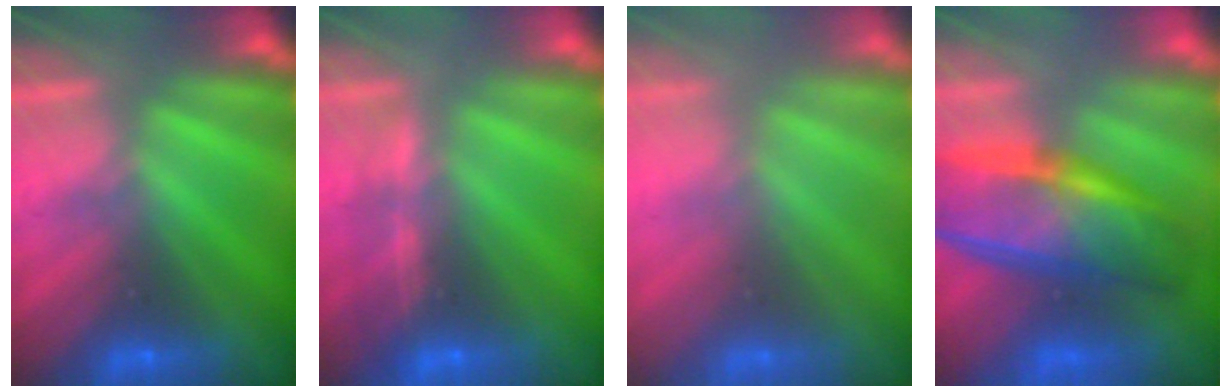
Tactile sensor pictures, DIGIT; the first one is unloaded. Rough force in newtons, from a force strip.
{"total": 1.4}
{"total": 3.0}
{"total": 10.3}